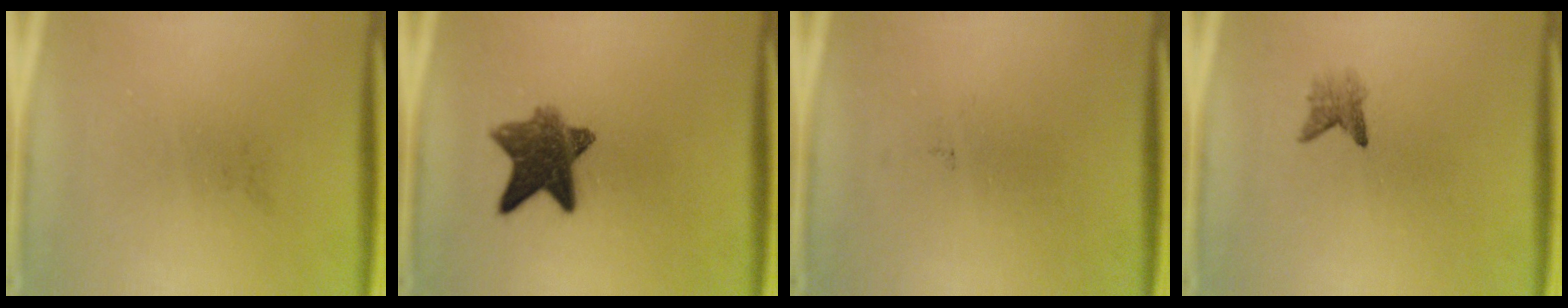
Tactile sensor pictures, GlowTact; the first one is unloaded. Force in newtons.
{"total": 9.3}
{"total": 0.0}
{"total": 1.8}